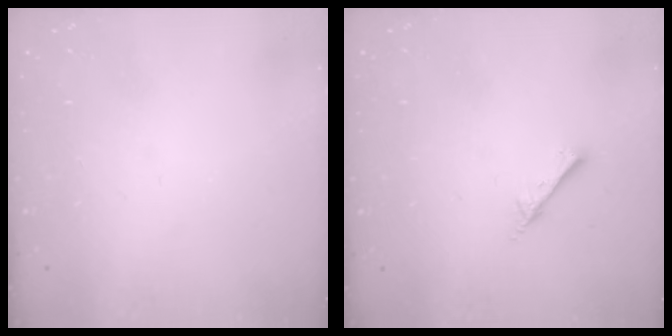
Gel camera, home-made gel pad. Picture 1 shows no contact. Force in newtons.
{"total": 2.2, "press": 2.2, "slide": 0.3}